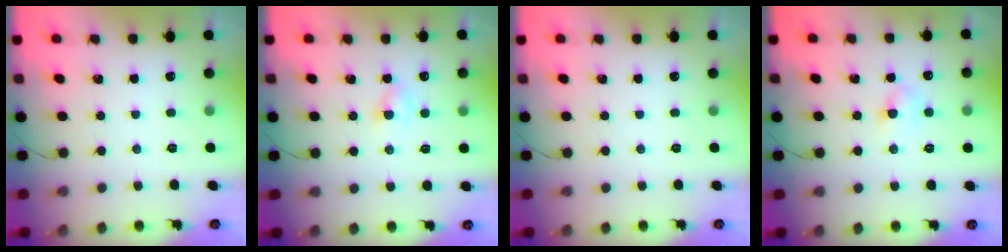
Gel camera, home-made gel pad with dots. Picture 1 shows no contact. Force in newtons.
{"total": 1.4, "press": 1.1, "slide": 0.8}
{"total": 0.0}
{"total": 4.5, "press": 4.3, "slide": 1.3}